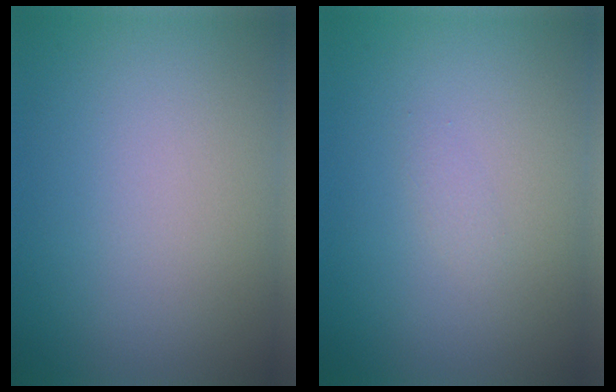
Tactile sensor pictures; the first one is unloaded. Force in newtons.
{"total": 0.7, "press": 0.6, "slide": 0.1}